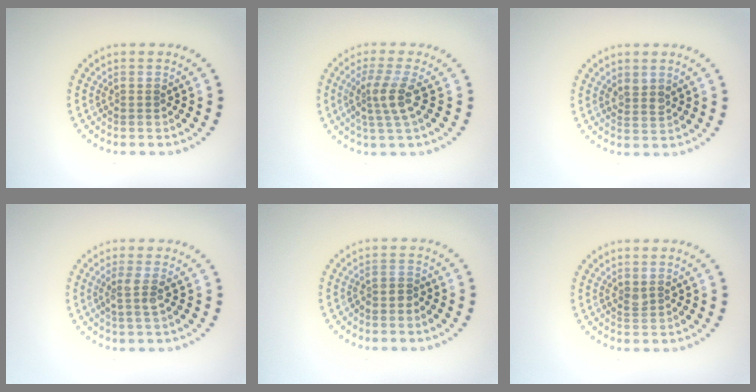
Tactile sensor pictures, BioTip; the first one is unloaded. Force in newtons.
{"total": 2.9, "press": 2.2, "slide": 1.9}
{"total": 1.3, "press": 1.1, "slide": 0.7}
{"total": 1.8, "press": 1.4, "slide": 1.2}
{"total": 1.1, "press": 0.7, "slide": 0.8}
{"total": 0.8, "press": 0.6, "slide": 0.5}